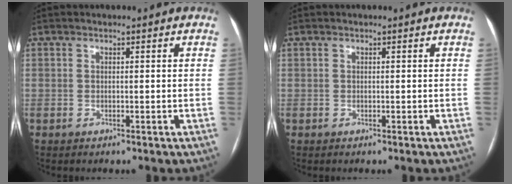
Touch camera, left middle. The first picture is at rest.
{"total": 0.0}